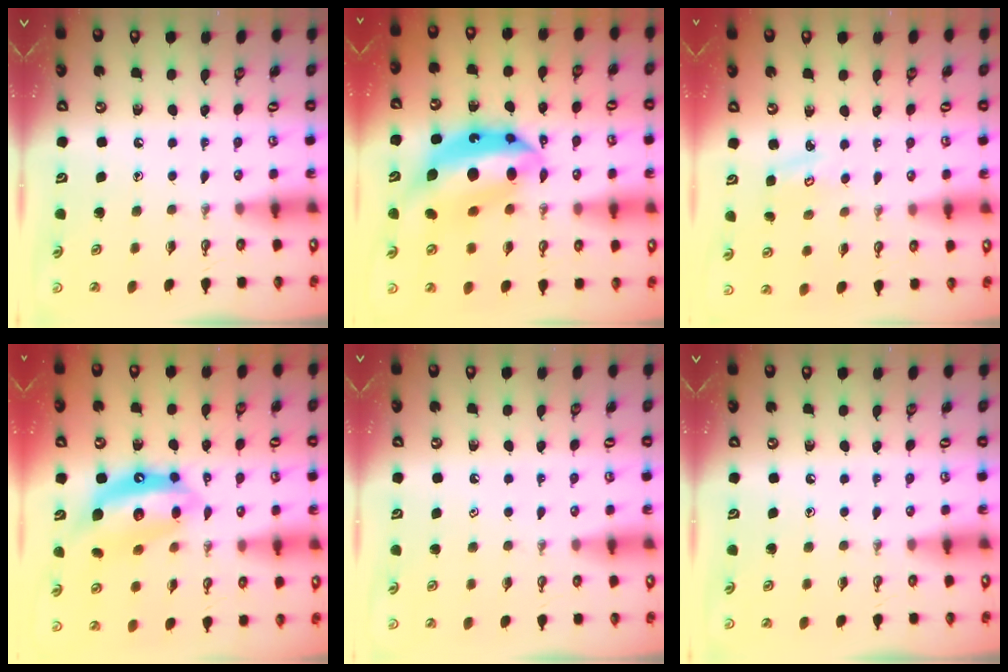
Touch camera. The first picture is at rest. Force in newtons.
{"total": 18.1, "press": 18.1, "slide": 1.3}
{"total": 3.2, "press": 3.2, "slide": 0.4}
{"total": 13.6, "press": 13.5, "slide": 1.2}
{"total": 0.9, "press": 0.6, "slide": 0.7}
{"total": 0.0}